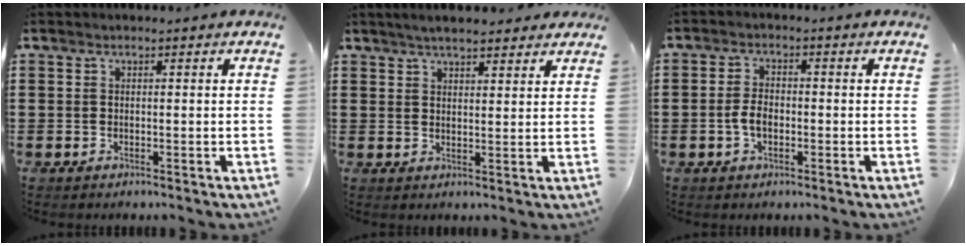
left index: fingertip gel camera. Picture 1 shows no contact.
{"total": 3.6, "force": [3.3, 0.6, 1.3], "torque": [-0.032, 0.000, 0.060]}
{"total": 3.5, "force": [-0.8, 1.9, 2.8], "torque": [-0.068, 0.000, -0.019]}